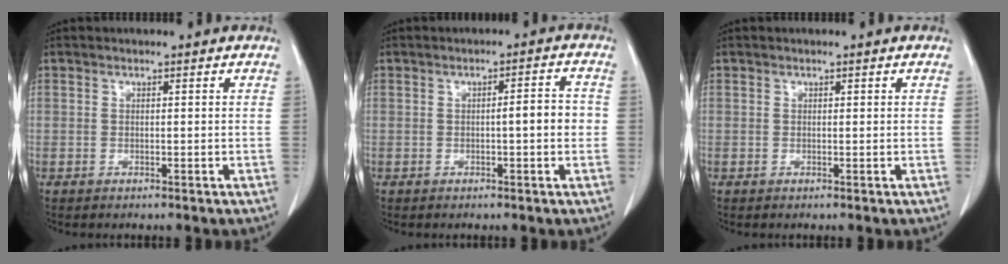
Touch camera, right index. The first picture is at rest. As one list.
[{"total": 3.8, "force": [-0.5, 0.5, 3.7], "torque": [-0.053, 0.007, -0.008]}, {"total": 0.0}]